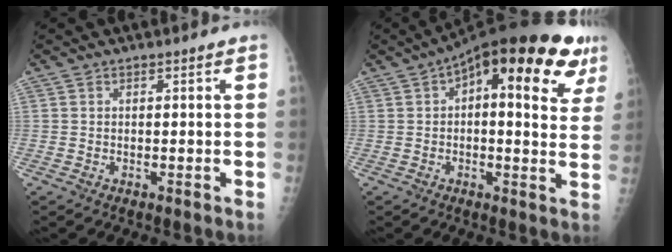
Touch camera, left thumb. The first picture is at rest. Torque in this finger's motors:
{"motor_torque": [0.06, 0.51, 0.05, -0.20, 0.20]}